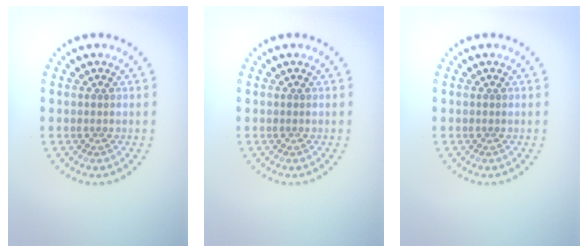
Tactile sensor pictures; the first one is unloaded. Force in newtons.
{"total": 0.0}
{"total": 0.0}